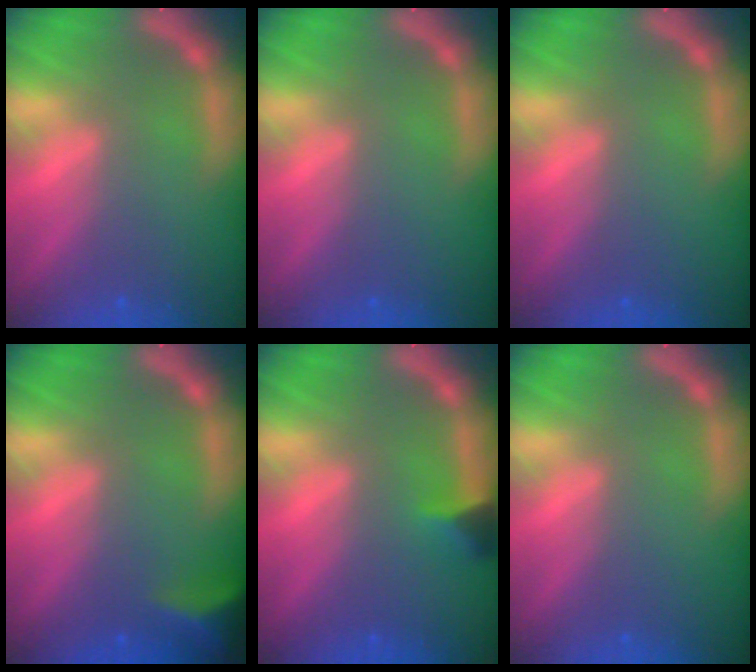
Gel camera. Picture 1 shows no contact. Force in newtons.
{"total": 0.0}
{"total": 0.0}
{"total": 4.5}
{"total": 1.9}
{"total": 0.0}